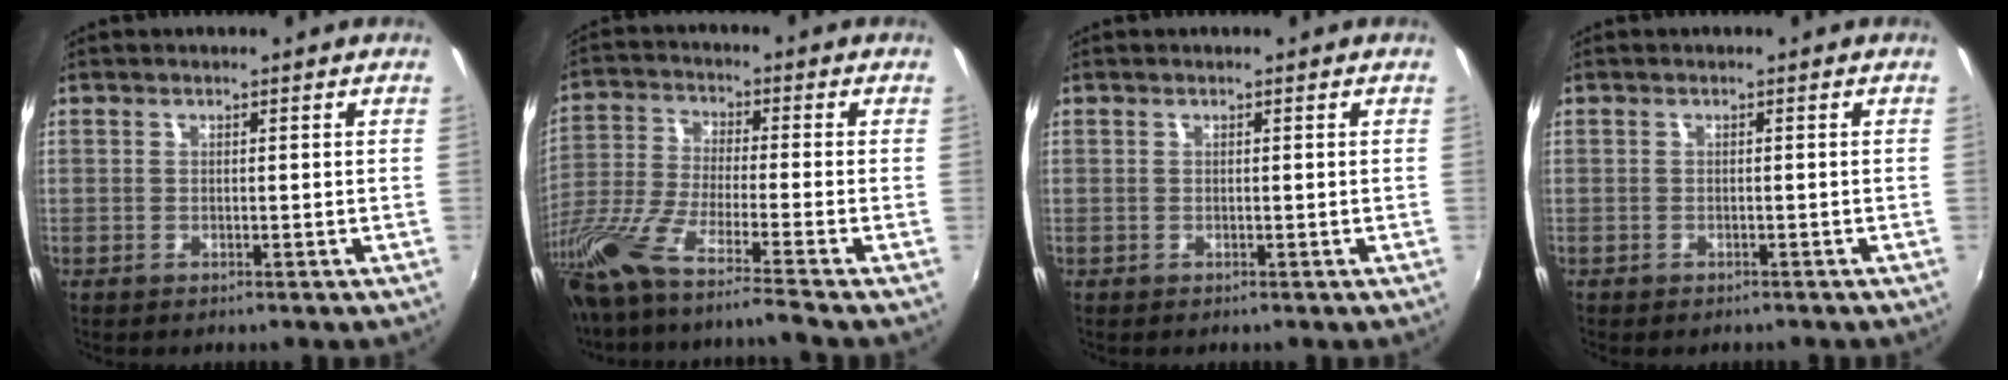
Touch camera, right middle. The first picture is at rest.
{"total": 17.1, "force": [-13.9, -1.4, 9.9], "torque": [-0.174, -0.071, -0.250]}
{"total": 0.0}
{"total": 1.3, "force": [-1.1, 0.6, 0.4], "torque": [-0.012, -0.008, -0.015]}